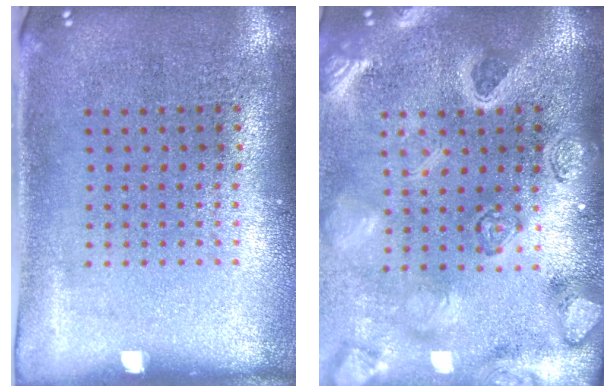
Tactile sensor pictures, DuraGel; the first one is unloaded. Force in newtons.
{"total": 3.7, "press": 3.0, "slide": 2.1}